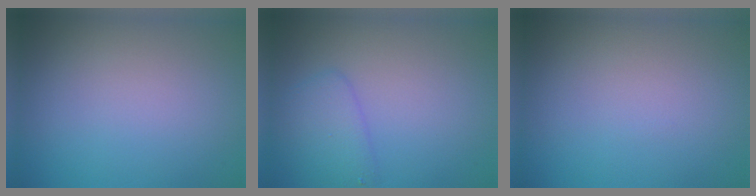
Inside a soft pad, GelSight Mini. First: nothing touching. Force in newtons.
{"total": 2.6, "press": 2.5, "slide": 0.2}
{"total": 0.0}